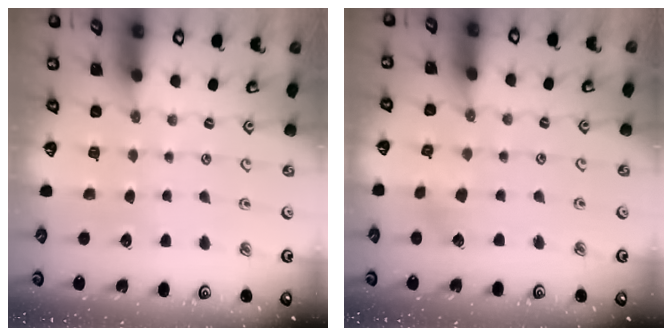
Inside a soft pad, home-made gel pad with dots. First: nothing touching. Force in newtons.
{"total": 2.9, "press": 2.9, "slide": 0.7}